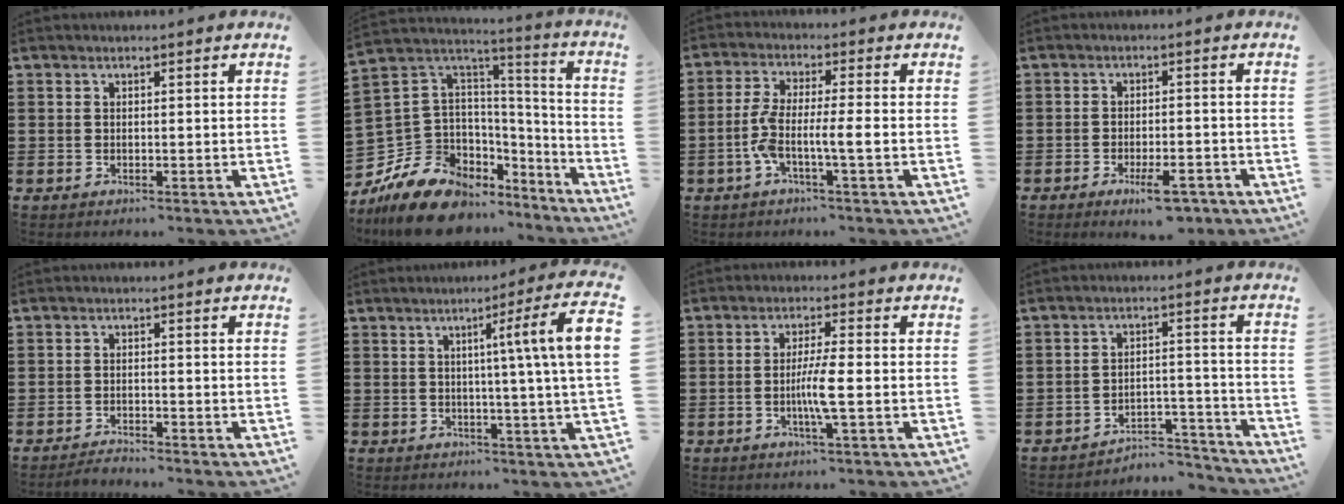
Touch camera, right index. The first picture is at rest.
{"total": 13.6, "force": [-9.3, 8.5, 5.1], "torque": [-0.140, 0.017, -0.166]}
{"total": 6.7, "force": [-2.0, 0.7, 6.3], "torque": [-0.137, -0.013, -0.047]}
{"total": 4.8, "force": [-3.2, 1.4, 3.2], "torque": [-0.056, 0.002, -0.057]}
{"total": 1.5, "force": [-1.5, 0.0, 0.1], "torque": [-0.003, 0.003, -0.029]}
{"total": 9.3, "force": [1.4, -1.1, 9.1], "torque": [-0.154, -0.010, 0.012]}
{"total": 5.1, "force": [-1.0, 0.0, 5.0], "torque": [-0.103, -0.012, -0.025]}
{"total": 4.6, "force": [-4.4, 1.0, 0.8], "torque": [-0.016, 0.009, -0.091]}